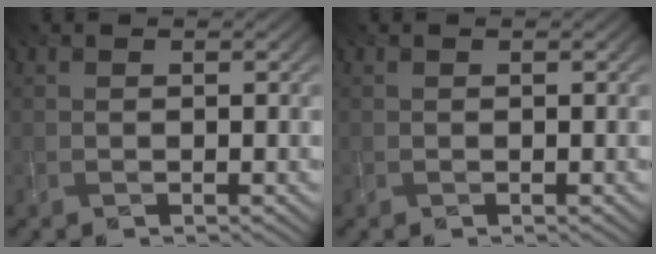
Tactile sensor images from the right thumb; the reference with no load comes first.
{"total": 0.0}